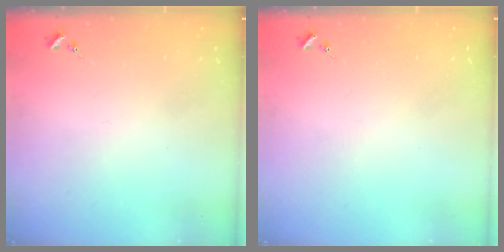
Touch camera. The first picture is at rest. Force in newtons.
{"total": 0.0}